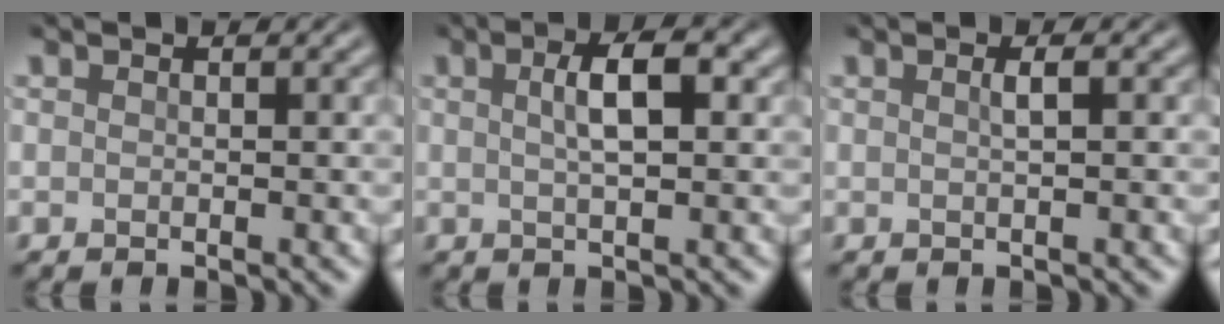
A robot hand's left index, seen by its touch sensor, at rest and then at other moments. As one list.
[{"total": 3.3, "force": [0.9, 0.9, 3.1], "torque": [-0.053, 0.009, 0.013]}, {"total": 1.2, "force": [0.2, 0.3, 1.1], "torque": [-0.018, 0.008, 0.001]}]